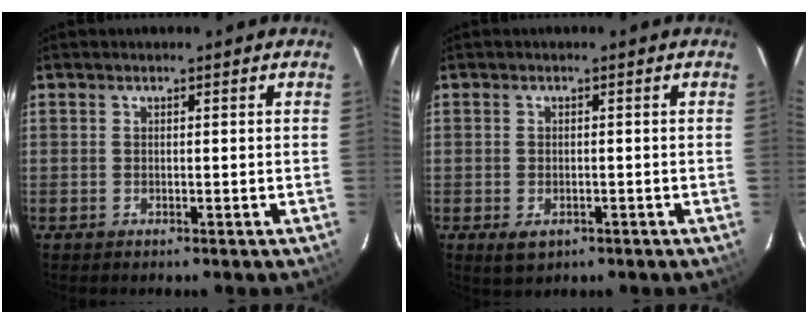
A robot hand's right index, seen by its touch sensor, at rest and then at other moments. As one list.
[{"total": 3.7, "force": [-1.7, 2.4, 2.3], "torque": [-0.045, -0.009, -0.022]}]